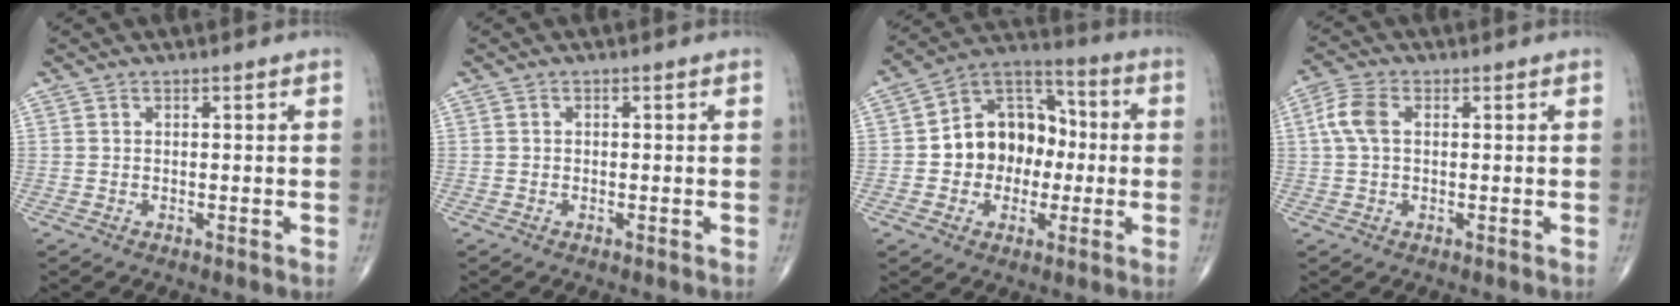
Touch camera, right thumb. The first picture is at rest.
{"total": 0.0}
{"total": 14.5, "force": [-0.9, 11.4, 8.9], "torque": [-0.089, 0.038, -0.023]}
{"total": 5.2, "force": [0.9, 3.1, 4.1], "torque": [-0.103, 0.016, 0.013]}